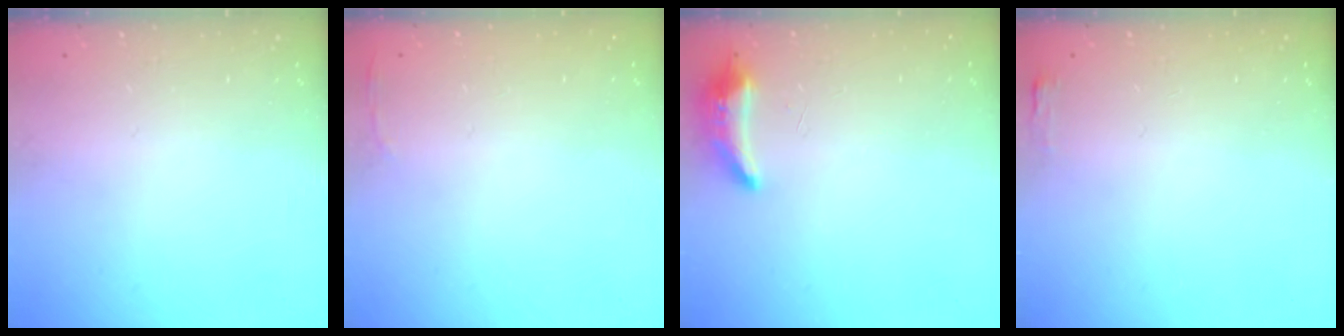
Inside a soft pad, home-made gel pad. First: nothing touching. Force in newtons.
{"total": 2.8, "press": 2.6, "slide": 0.9}
{"total": 8.3, "press": 8.1, "slide": 1.8}
{"total": 2.7, "press": 2.6, "slide": 0.8}